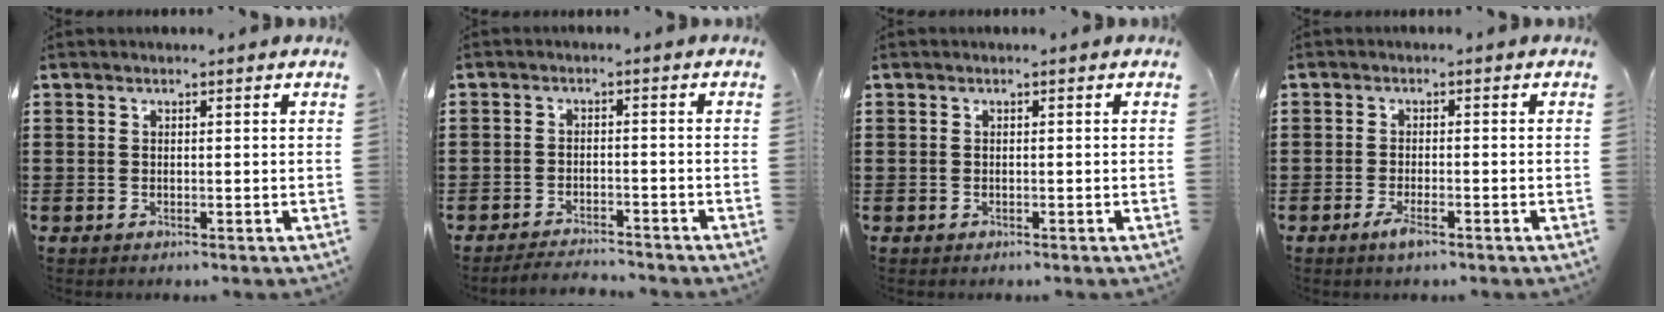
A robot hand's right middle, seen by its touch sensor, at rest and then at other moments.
{"total": 2.8, "force": [-2.8, 0.1, 0.1], "torque": [-0.009, -0.002, -0.060]}
{"total": 0.0}
{"total": 2.6, "force": [-1.4, 0.6, 2.1], "torque": [-0.049, -0.004, -0.029]}